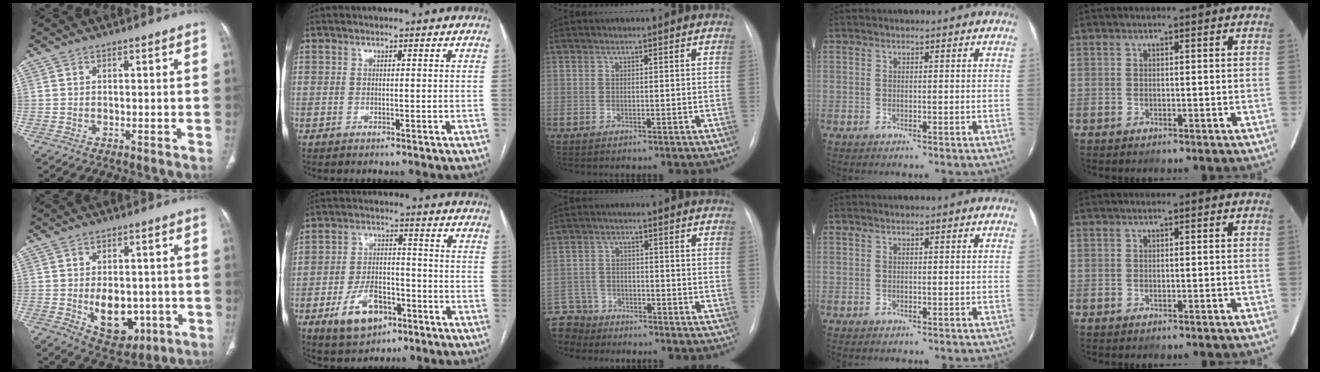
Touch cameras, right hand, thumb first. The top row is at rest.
{"thumb": {"total": 10.9, "force": [-2.2, 7.2, 7.9], "torque": [-0.084, -0.001, -0.011]}, "index": {"total": 9.7, "force": [-4.8, 5.8, 6.2], "torque": [-0.120, 0.010, -0.075]}, "middle": {"total": 8.1, "force": [-7.3, 3.5, 0.1], "torque": [-0.014, 0.004, -0.136]}}